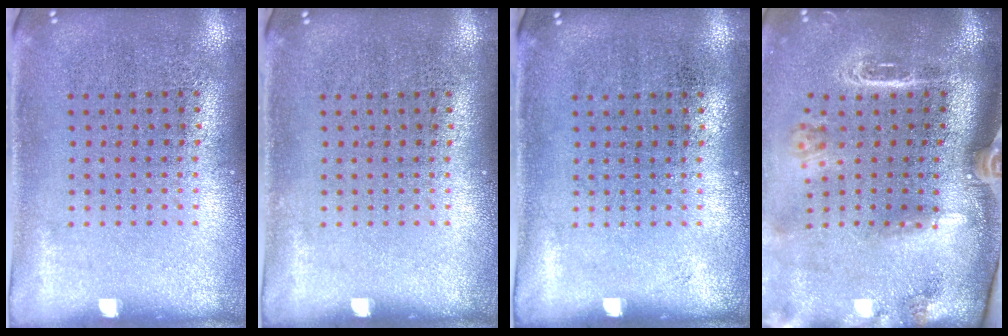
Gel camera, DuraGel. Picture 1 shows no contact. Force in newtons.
{"total": 0.0}
{"total": 0.0}
{"total": 2.9, "press": 2.0, "slide": 2.1}